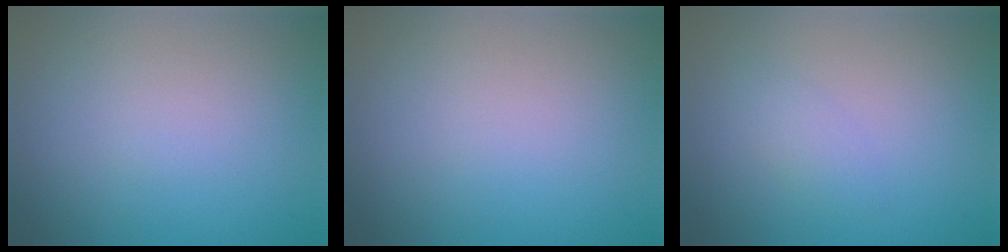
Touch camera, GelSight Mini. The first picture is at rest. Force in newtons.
{"total": 0.0}
{"total": 1.3, "press": 1.3, "slide": 0.0}